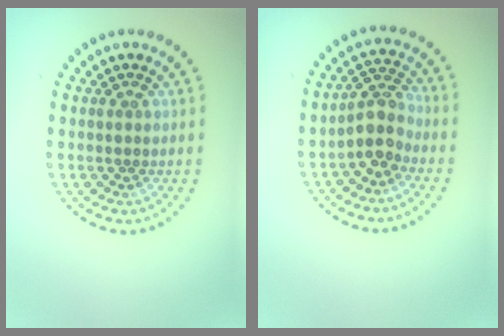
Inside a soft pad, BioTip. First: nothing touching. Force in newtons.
{"total": 2.9, "press": 2.3, "slide": 1.8}